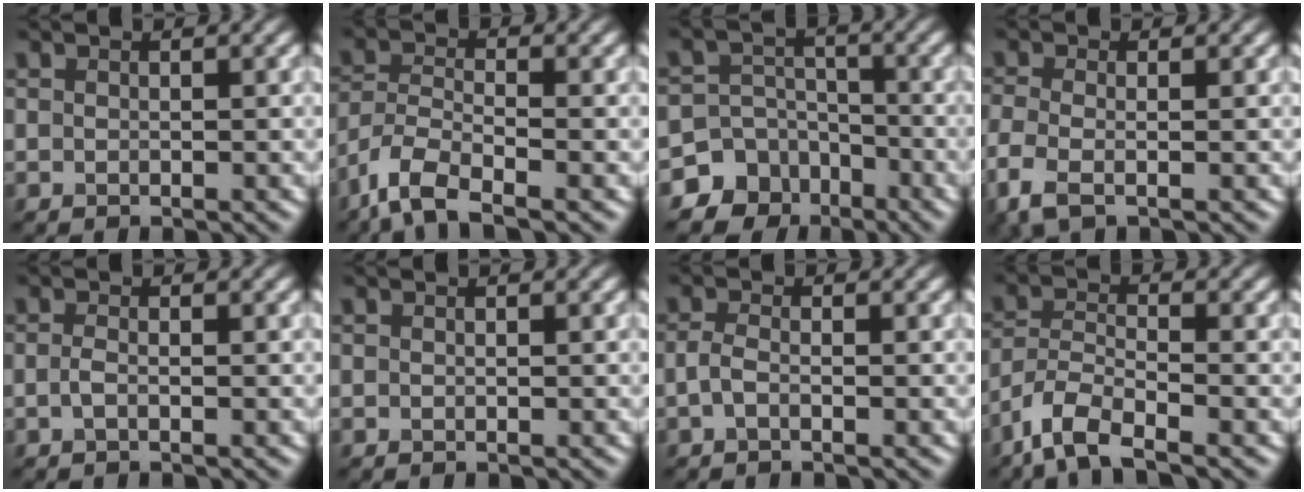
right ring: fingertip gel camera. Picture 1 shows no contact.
{"total": 5.9, "force": [-4.0, 1.9, 3.8], "torque": [-0.076, -0.006, -0.087]}
{"total": 9.7, "force": [-6.0, 7.6, 0.7], "torque": [-0.004, -0.021, -0.120]}
{"total": 3.4, "force": [-1.7, 1.3, 2.6], "torque": [-0.071, -0.010, -0.047]}
{"total": 0.9, "force": [-0.3, 0.3, 0.8], "torque": [-0.019, -0.002, -0.009]}
{"total": 0.0}
{"total": 1.3, "force": [-0.5, 0.5, 1.1], "torque": [-0.028, -0.001, -0.015]}
{"total": 5.3, "force": [-3.8, 1.6, 3.3], "torque": [-0.065, -0.005, -0.081]}